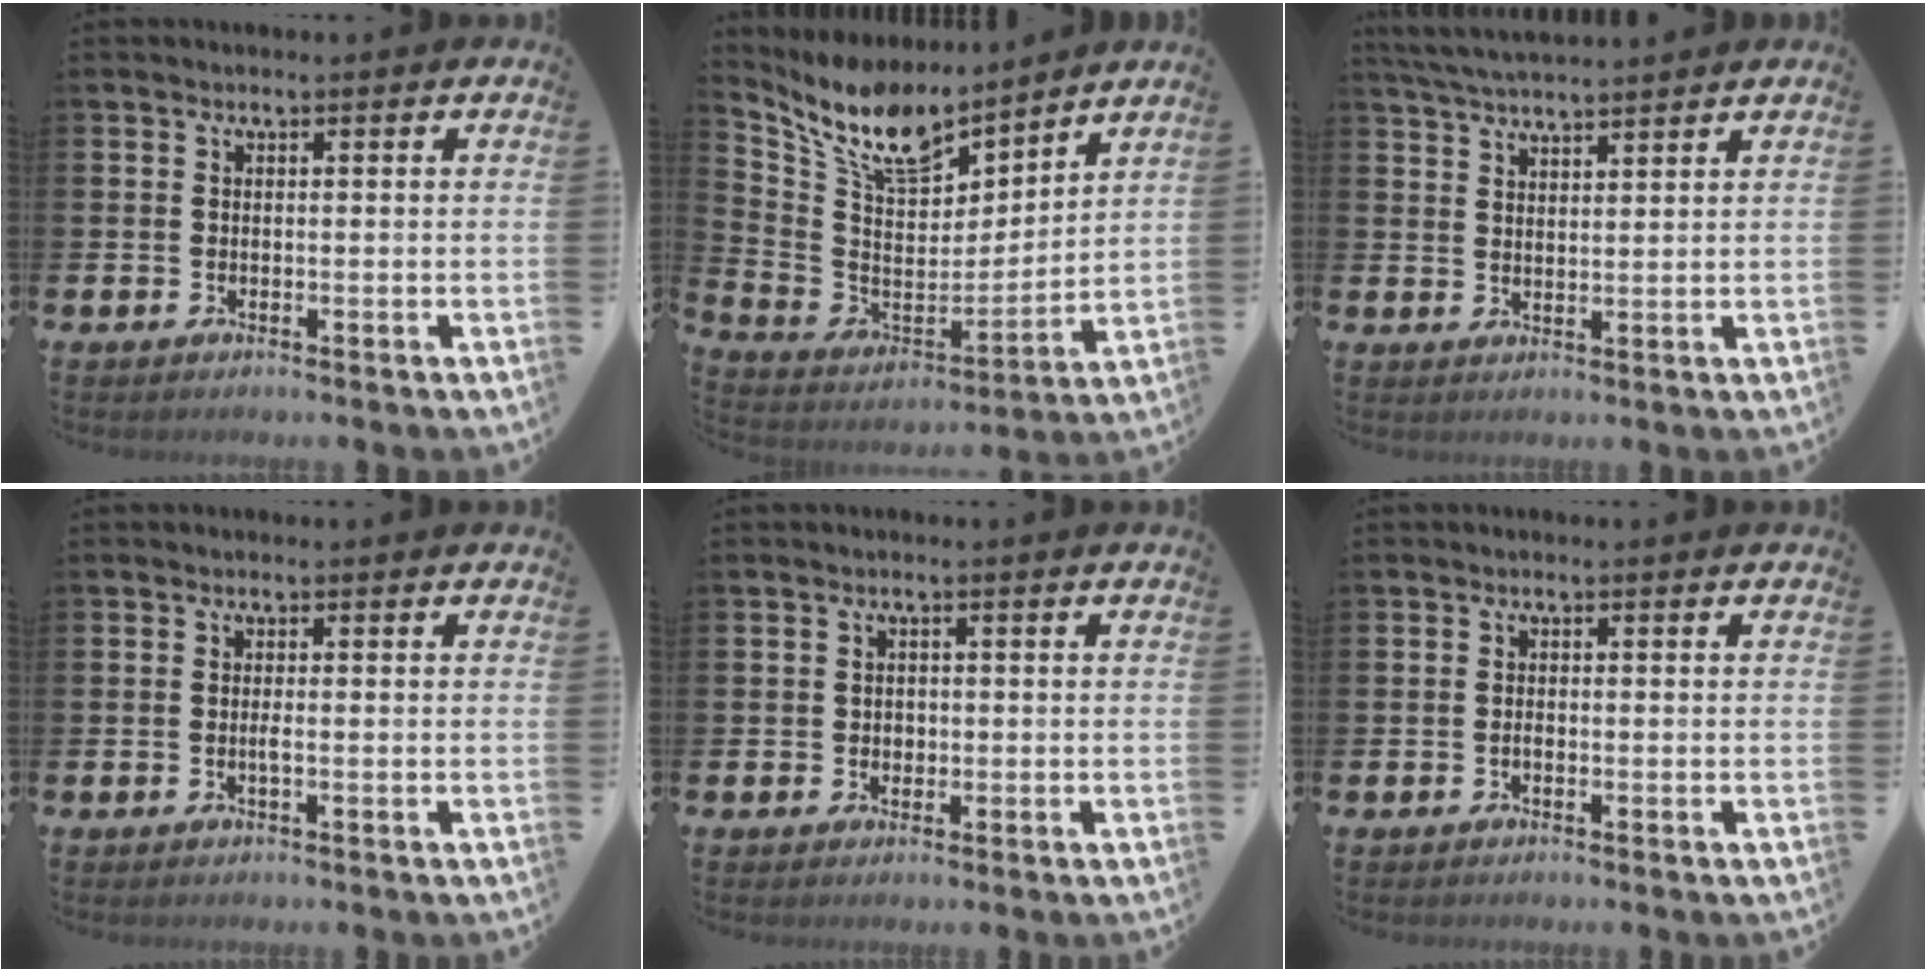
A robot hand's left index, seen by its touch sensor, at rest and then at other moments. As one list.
[{"total": 11.1, "force": [9.7, 3.9, 3.6], "torque": [-0.112, -0.064, 0.174]}, {"total": 4.4, "force": [4.3, 0.0, 0.9], "torque": [-0.035, -0.015, 0.079]}, {"total": 0.8, "force": [-0.2, 0.0, 0.8], "torque": [-0.019, -0.002, -0.004]}, {"total": 1.1, "force": [0.1, 1.0, 0.4], "torque": [0.002, 0.004, -0.002]}, {"total": 0.6, "force": [-0.4, 0.3, 0.4], "torque": [-0.014, -0.001, -0.006]}]